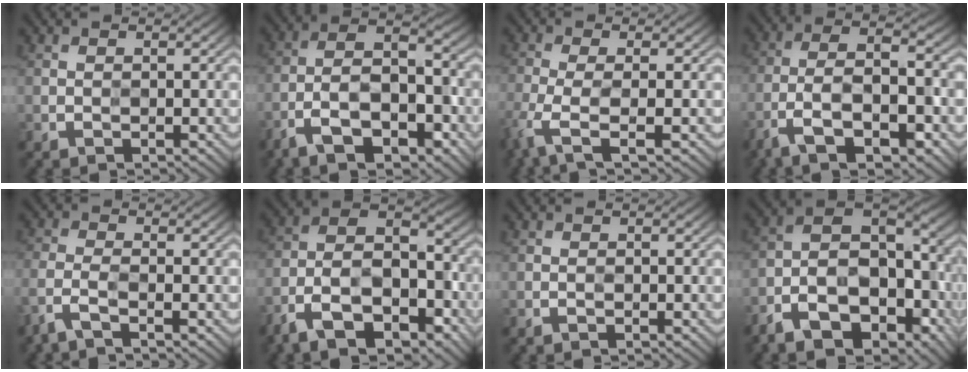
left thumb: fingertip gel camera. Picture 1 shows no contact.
{"total": 11.3, "force": [-6.4, 4.9, 8.0], "torque": [-0.150, -0.008, -0.127]}
{"total": 5.5, "force": [-2.8, 1.2, 4.5], "torque": [-0.105, -0.006, -0.066]}
{"total": 10.8, "force": [-5.7, 3.9, 8.4], "torque": [-0.169, -0.007, -0.111]}
{"total": 3.5, "force": [-2.3, 0.7, 2.6], "torque": [-0.065, -0.003, -0.063]}
{"total": 13.5, "force": [-8.3, 6.7, 8.2], "torque": [-0.170, -0.026, -0.160]}
{"total": 0.0}
{"total": 14.1, "force": [-8.0, 7.7, 8.7], "torque": [-0.164, -0.030, -0.140]}